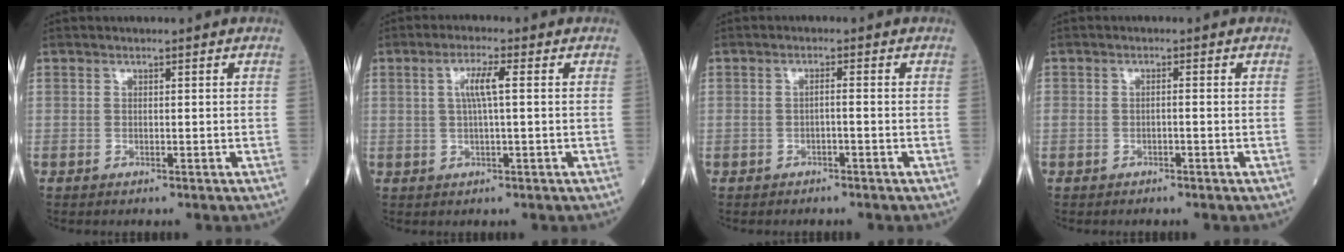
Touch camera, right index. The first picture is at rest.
{"total": 4.0, "force": [0.7, 0.1, 3.9], "torque": [-0.076, 0.006, 0.013]}
{"total": 1.4, "force": [-0.5, 0.1, 1.3], "torque": [-0.024, 0.005, -0.009]}
{"total": 1.1, "force": [-0.4, 0.3, 1.0], "torque": [-0.020, 0.009, -0.006]}